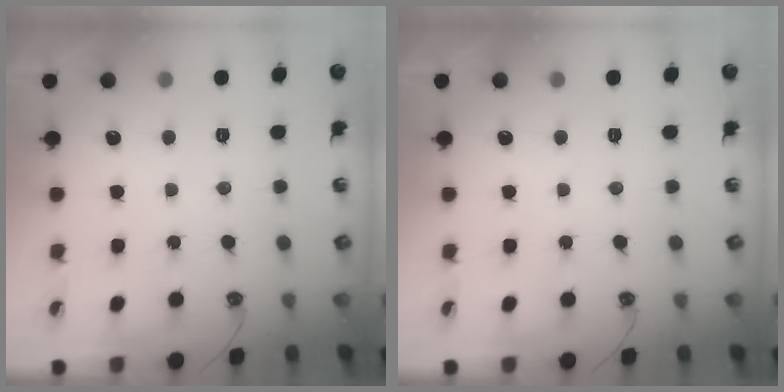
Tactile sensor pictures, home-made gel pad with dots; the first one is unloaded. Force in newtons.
{"total": 0.0}